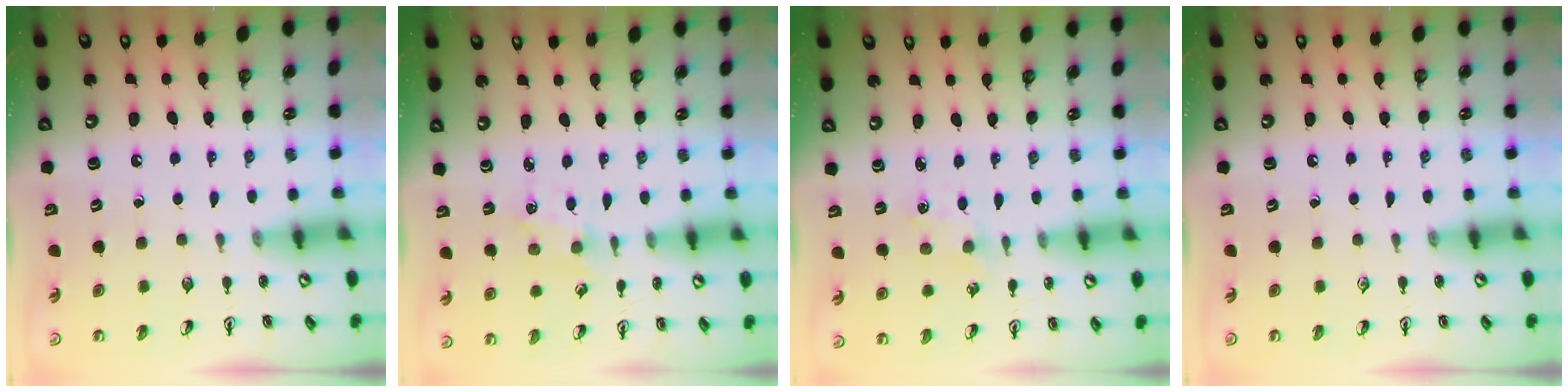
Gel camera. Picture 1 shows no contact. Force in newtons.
{"total": 1.2, "press": 1.2, "slide": 0.3}
{"total": 1.0, "press": 0.9, "slide": 0.4}
{"total": 0.0}